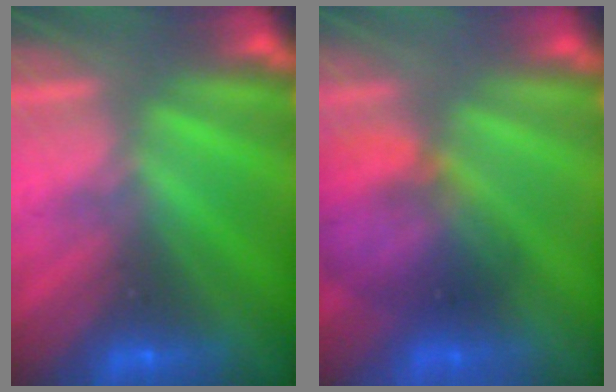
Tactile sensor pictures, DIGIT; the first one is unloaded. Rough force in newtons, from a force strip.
{"total": 6.5}